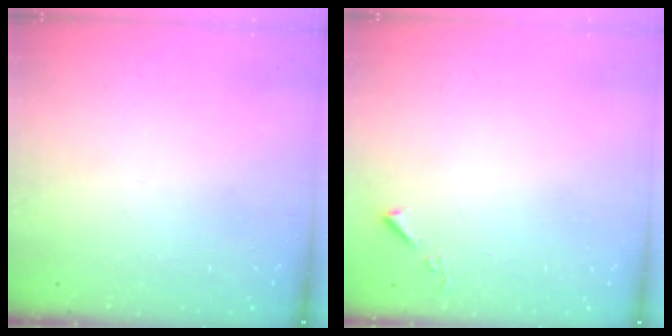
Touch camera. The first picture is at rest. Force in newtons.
{"total": 3.2, "press": 3.2, "slide": 0.5}